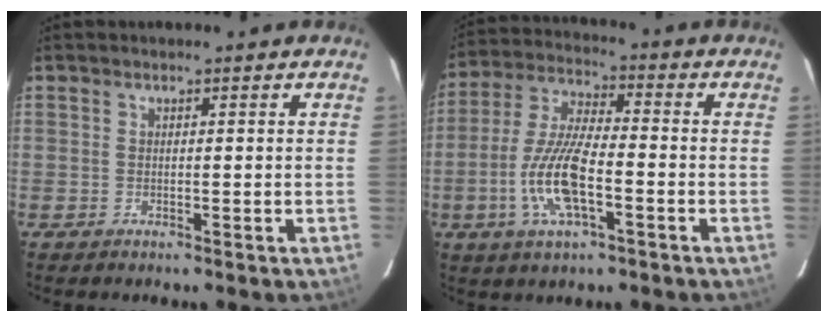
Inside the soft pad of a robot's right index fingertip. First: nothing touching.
{"total": 12.8, "force": [-4.2, 3.8, 11.4], "torque": [-0.244, -0.003, -0.083]}